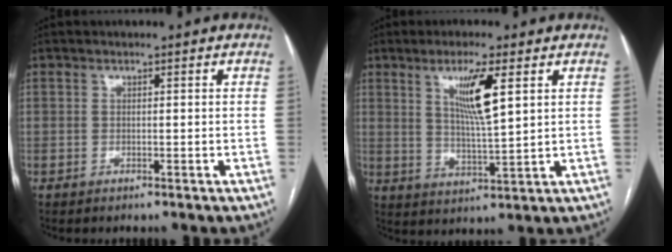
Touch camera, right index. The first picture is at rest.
{"total": 7.7, "force": [3.1, 0.2, 7.0], "torque": [-0.132, -0.009, 0.059]}